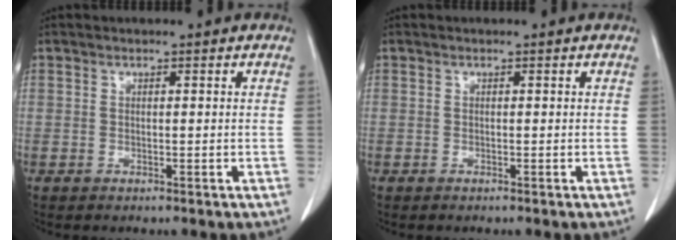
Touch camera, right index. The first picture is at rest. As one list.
[{"total": 0.0}]